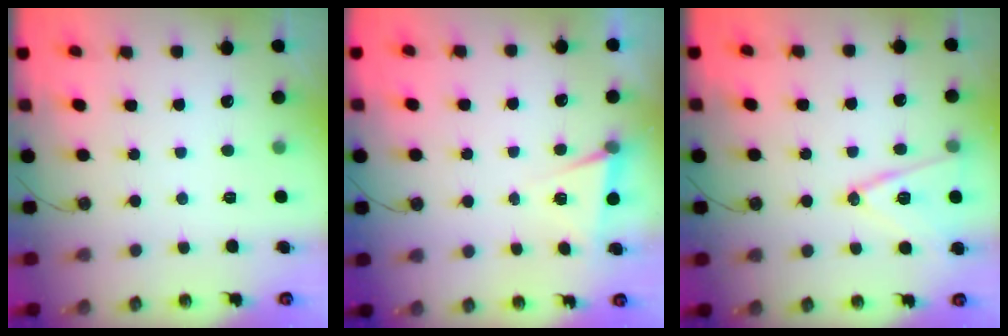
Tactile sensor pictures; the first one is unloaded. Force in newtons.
{"total": 4.5, "press": 2.5, "slide": 3.8}
{"total": 12.3, "press": 11.8, "slide": 3.4}